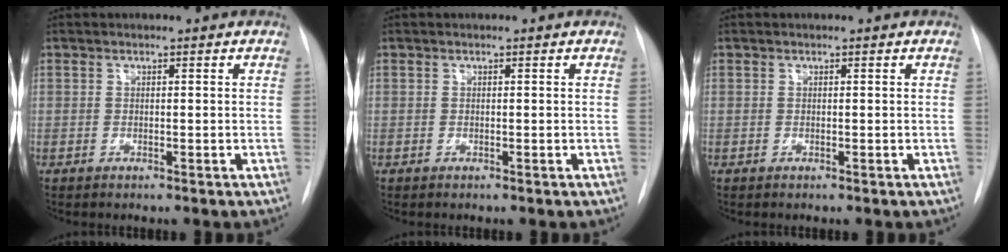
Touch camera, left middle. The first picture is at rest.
{"total": 0.0}
{"total": 0.0}